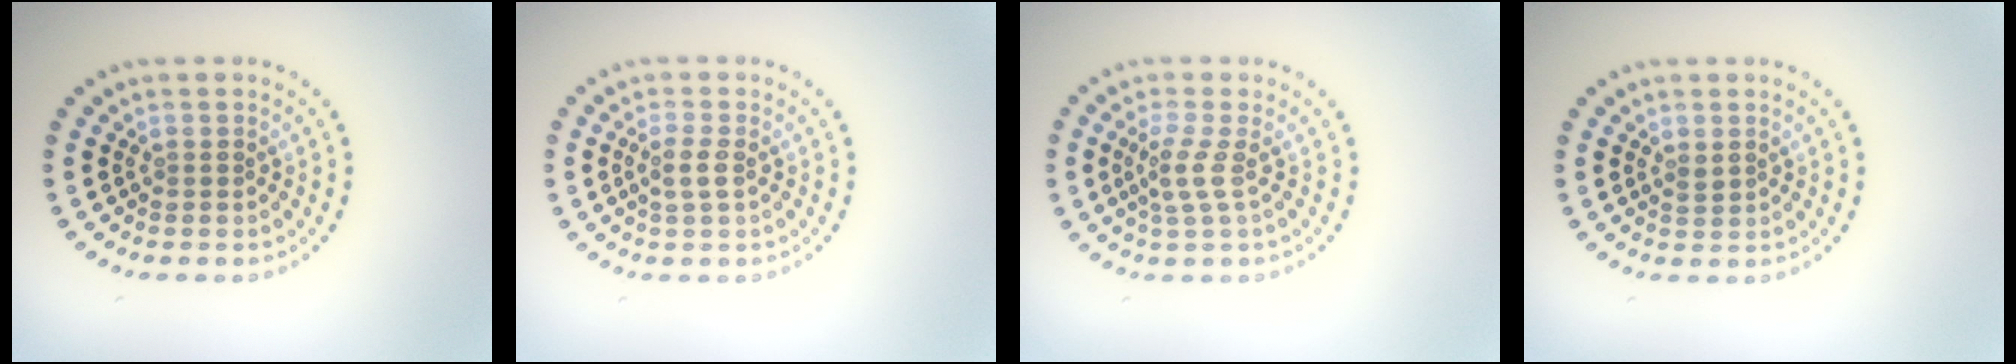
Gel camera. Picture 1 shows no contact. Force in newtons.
{"total": 1.6, "press": 1.5, "slide": 0.5}
{"total": 2.1, "press": 1.6, "slide": 1.5}
{"total": 0.8, "press": 0.8, "slide": 0.3}